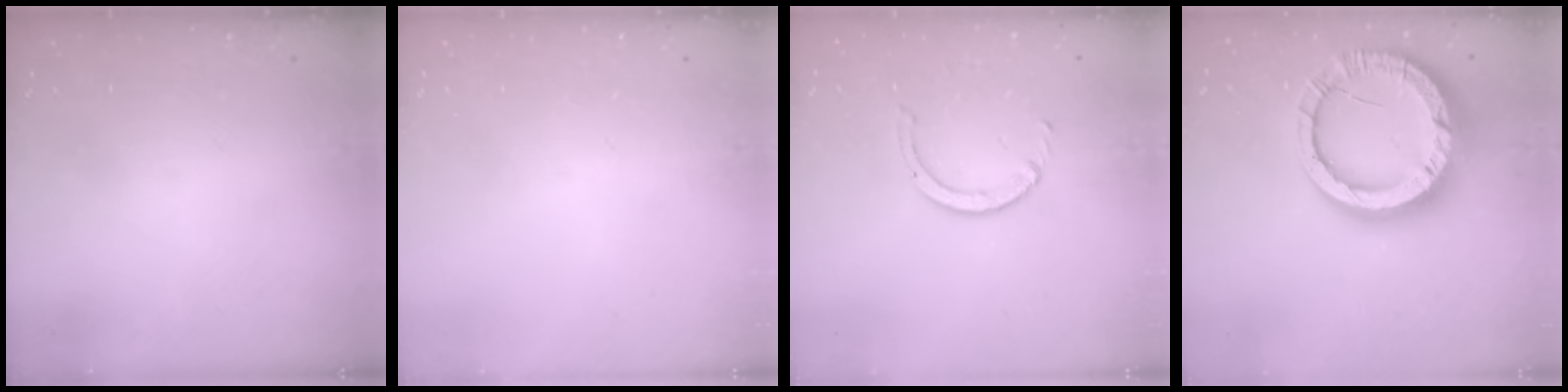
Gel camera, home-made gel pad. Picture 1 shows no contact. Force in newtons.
{"total": 0.0}
{"total": 2.3, "press": 2.3, "slide": 0.3}
{"total": 21.5, "press": 21.5, "slide": 1.8}